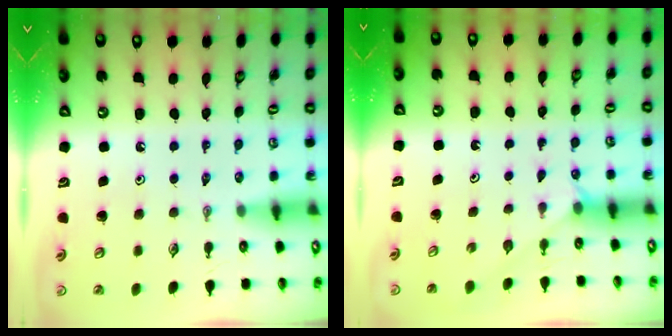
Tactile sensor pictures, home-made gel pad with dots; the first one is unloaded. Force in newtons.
{"total": 1.9, "press": 1.9, "slide": 0.3}